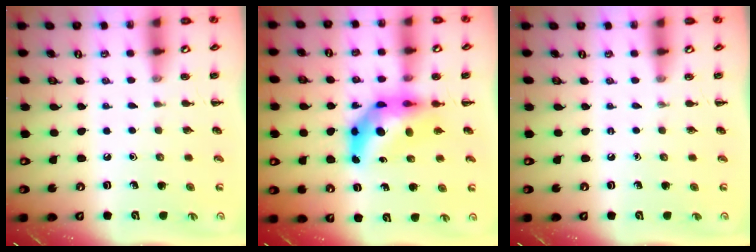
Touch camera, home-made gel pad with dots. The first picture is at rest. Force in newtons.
{"total": 8.8, "press": 8.2, "slide": 3.2}
{"total": 0.0}